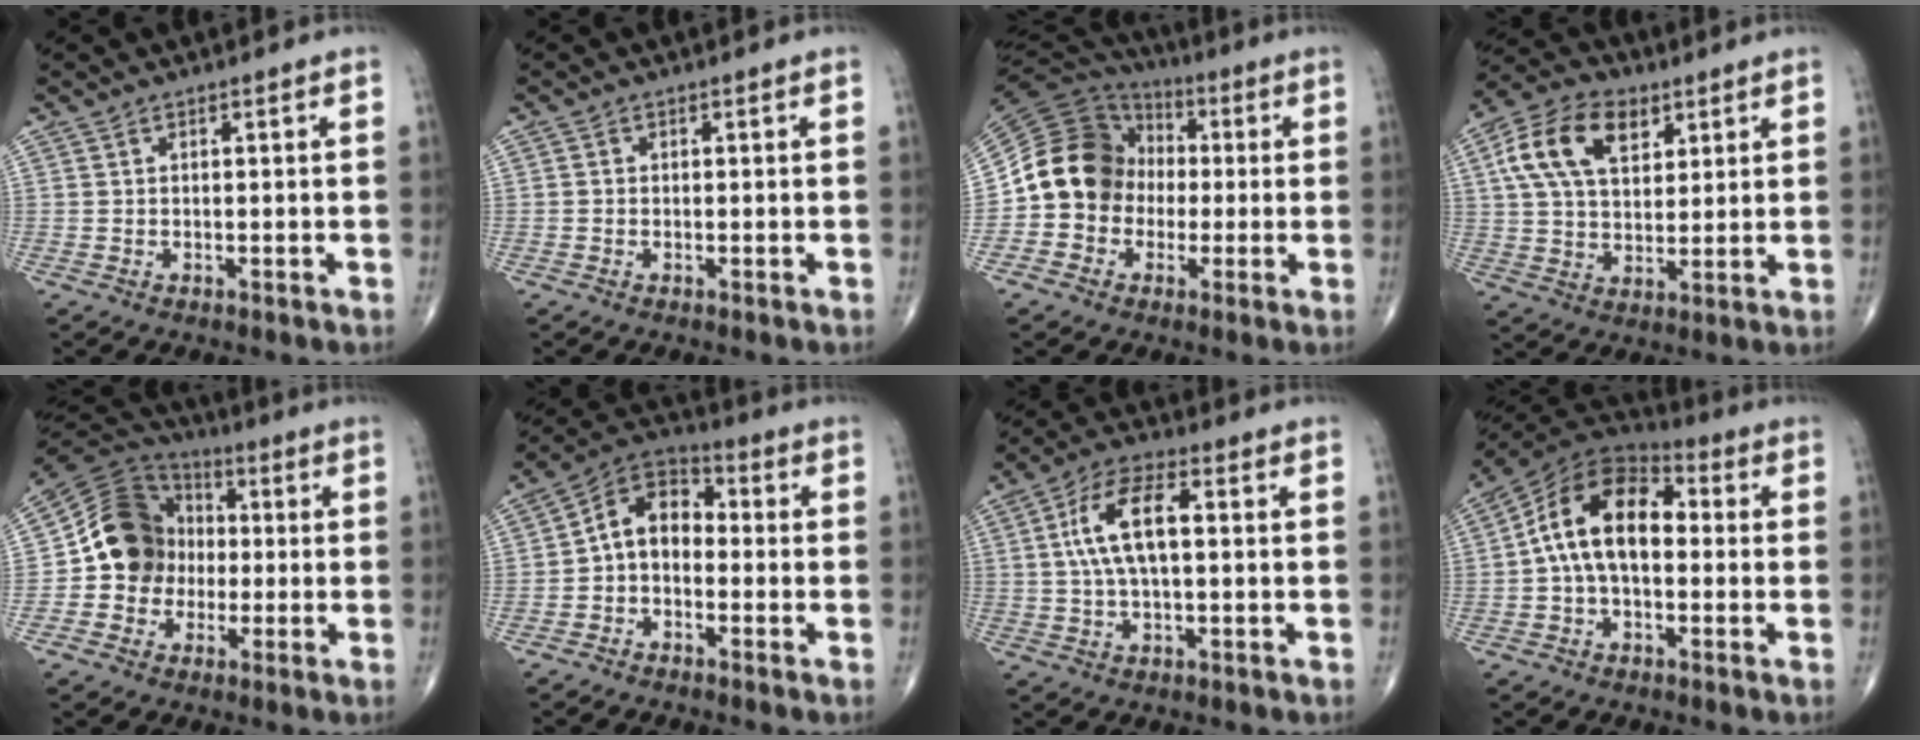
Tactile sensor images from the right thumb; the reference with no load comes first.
{"total": 0.5, "force": [-0.1, 0.5, 0.2], "torque": [-0.002, 0.001, -0.004]}
{"total": 14.9, "force": [-1.4, 13.1, 7.0], "torque": [-0.109, 0.043, -0.035]}
{"total": 14.5, "force": [5.5, 8.9, 10.0], "torque": [-0.170, 0.000, 0.099]}
{"total": 13.4, "force": [-0.9, 11.9, 6.1], "torque": [-0.075, 0.031, -0.028]}
{"total": 9.2, "force": [-1.1, 6.6, 6.2], "torque": [-0.080, 0.037, -0.040]}
{"total": 11.1, "force": [1.3, 5.0, 9.8], "torque": [-0.189, 0.023, 0.021]}
{"total": 14.7, "force": [0.3, 9.1, 11.6], "torque": [-0.184, 0.043, -0.007]}